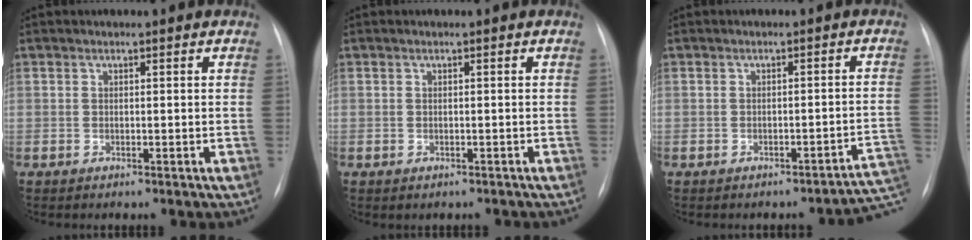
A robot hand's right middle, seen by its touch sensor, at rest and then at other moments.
{"total": 0.8, "force": [-0.6, 0.5, 0.3], "torque": [-0.005, 0.000, -0.005]}
{"total": 4.4, "force": [-3.8, 0.5, 2.3], "torque": [-0.004, 0.027, -0.034]}